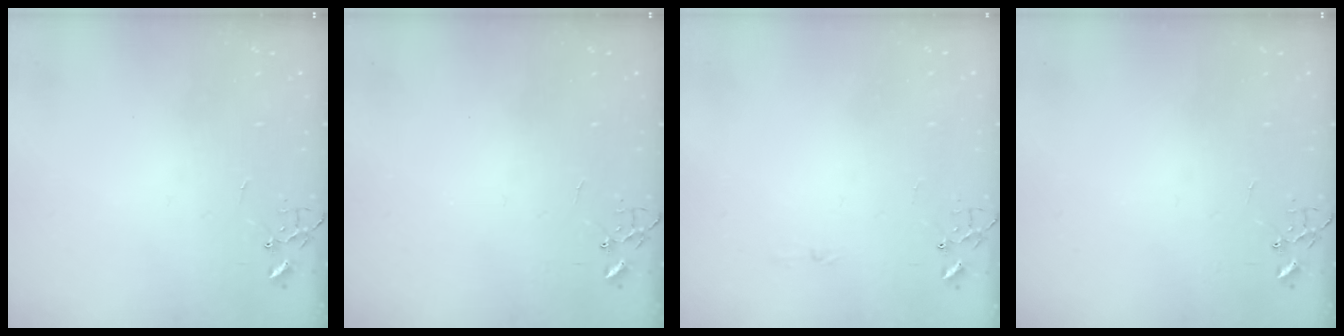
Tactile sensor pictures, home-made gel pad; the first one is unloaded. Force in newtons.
{"total": 0.0}
{"total": 3.5, "press": 3.5, "slide": 0.4}
{"total": 0.0}